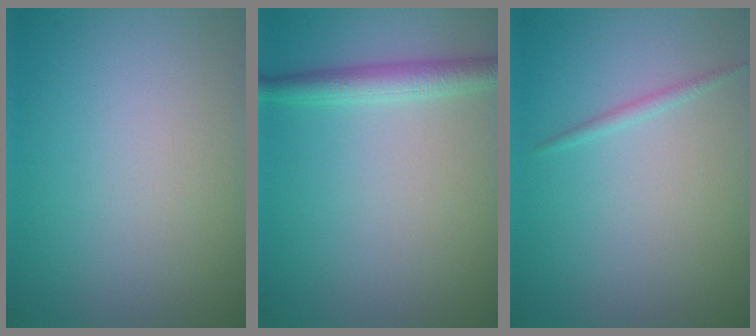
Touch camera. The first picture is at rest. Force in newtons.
{"total": 2.6, "press": 2.6, "slide": 0.1}
{"total": 0.8, "press": 0.8, "slide": 0.0}